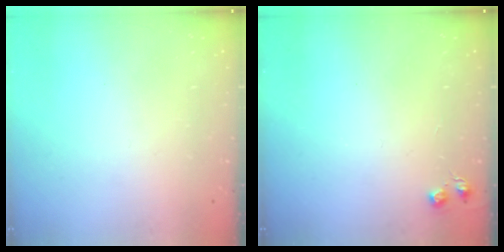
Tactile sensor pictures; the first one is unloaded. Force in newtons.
{"total": 5.2, "press": 5.2, "slide": 0.6}